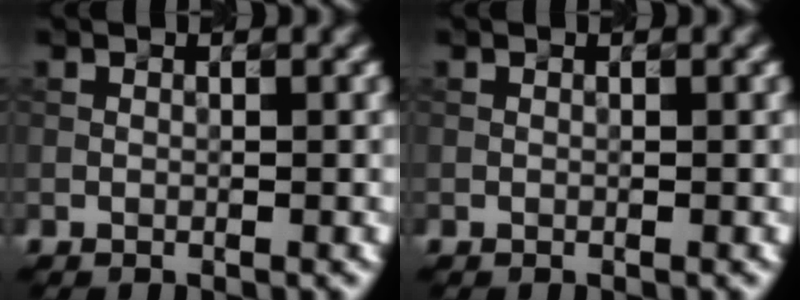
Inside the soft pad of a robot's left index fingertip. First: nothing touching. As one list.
[{"total": 0.0}]